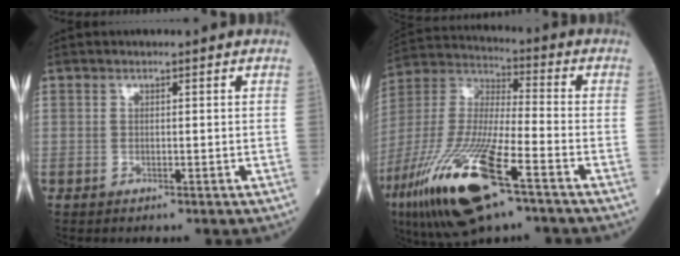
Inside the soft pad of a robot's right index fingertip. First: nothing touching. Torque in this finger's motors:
{"motor_torque": [1.94, -0.20, 1.05, 0.21]}